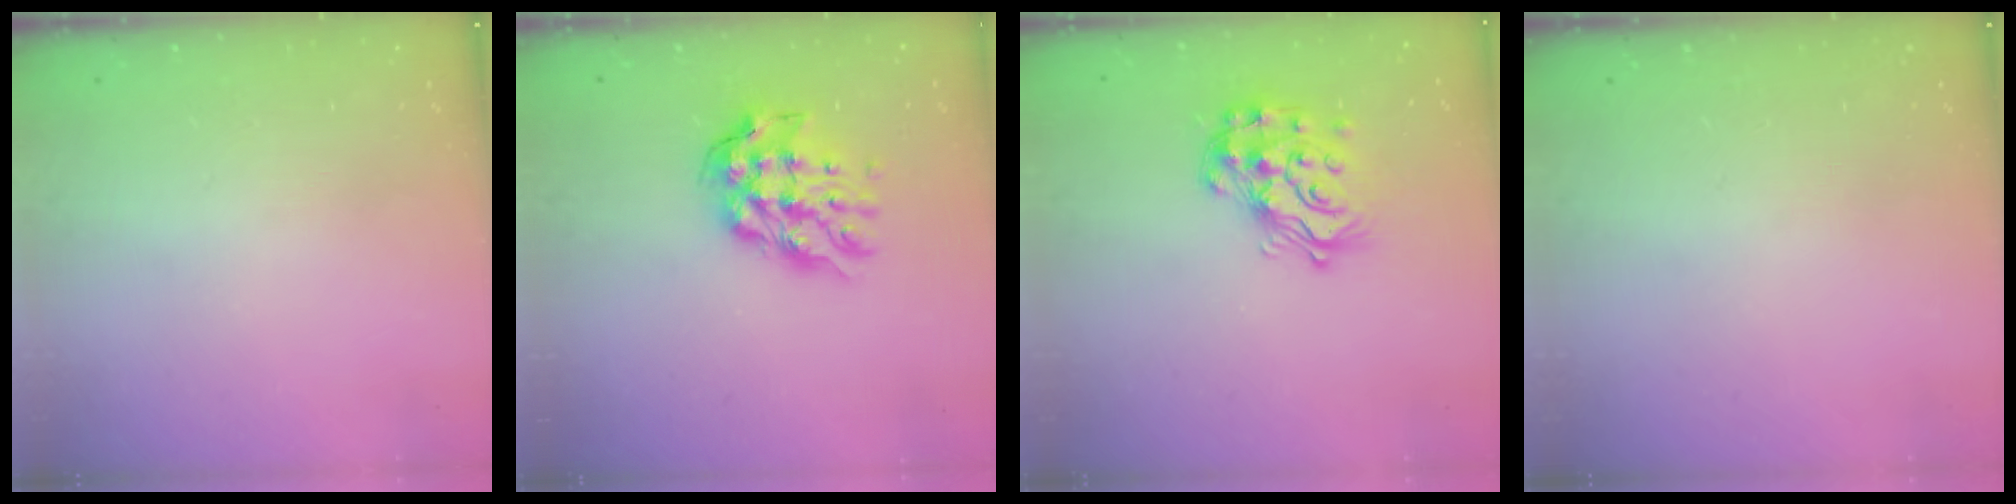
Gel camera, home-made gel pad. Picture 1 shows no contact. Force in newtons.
{"total": 11.3, "press": 11.2, "slide": 1.3}
{"total": 17.6, "press": 17.6, "slide": 1.2}
{"total": 0.0}